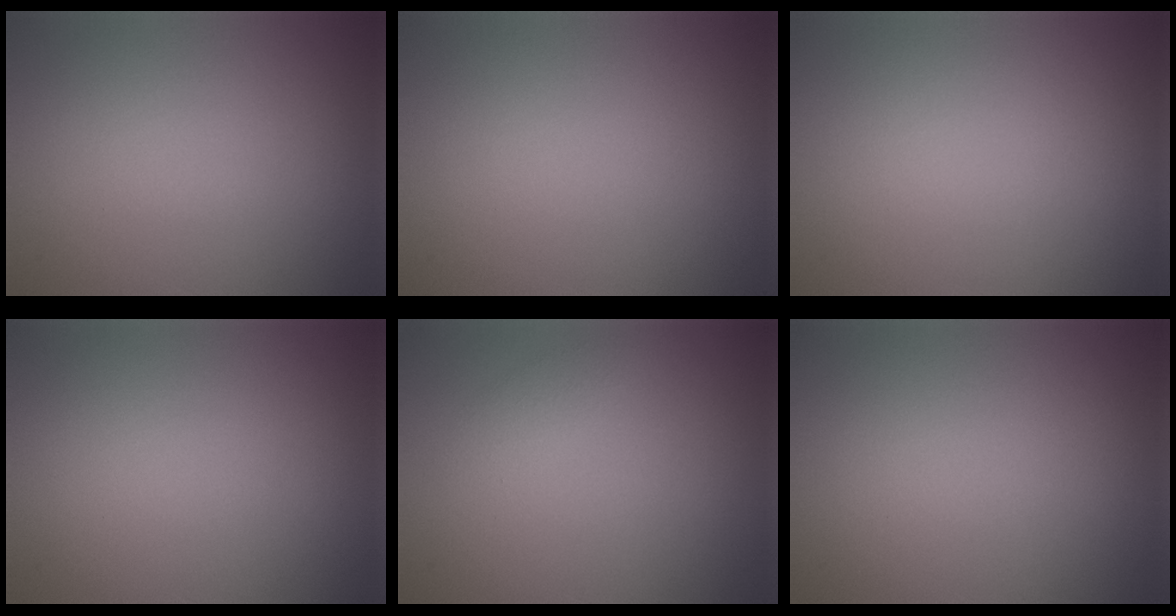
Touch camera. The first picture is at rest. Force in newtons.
{"total": 0.0}
{"total": 0.0}
{"total": 0.0}
{"total": 0.9, "press": 0.9, "slide": 0.1}
{"total": 0.0}